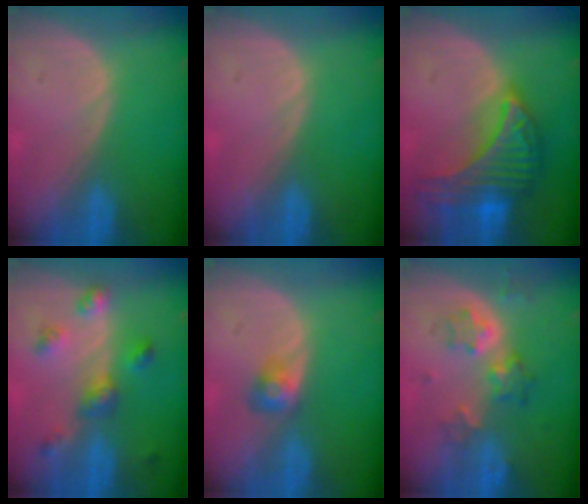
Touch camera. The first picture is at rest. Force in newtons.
{"total": 0.0}
{"total": 9.9, "press": 9.9, "slide": 0.6}
{"total": 5.2, "press": 5.2, "slide": 0.2}
{"total": 2.9, "press": 2.5, "slide": 1.4}
{"total": 6.6, "press": 5.7, "slide": 3.2}